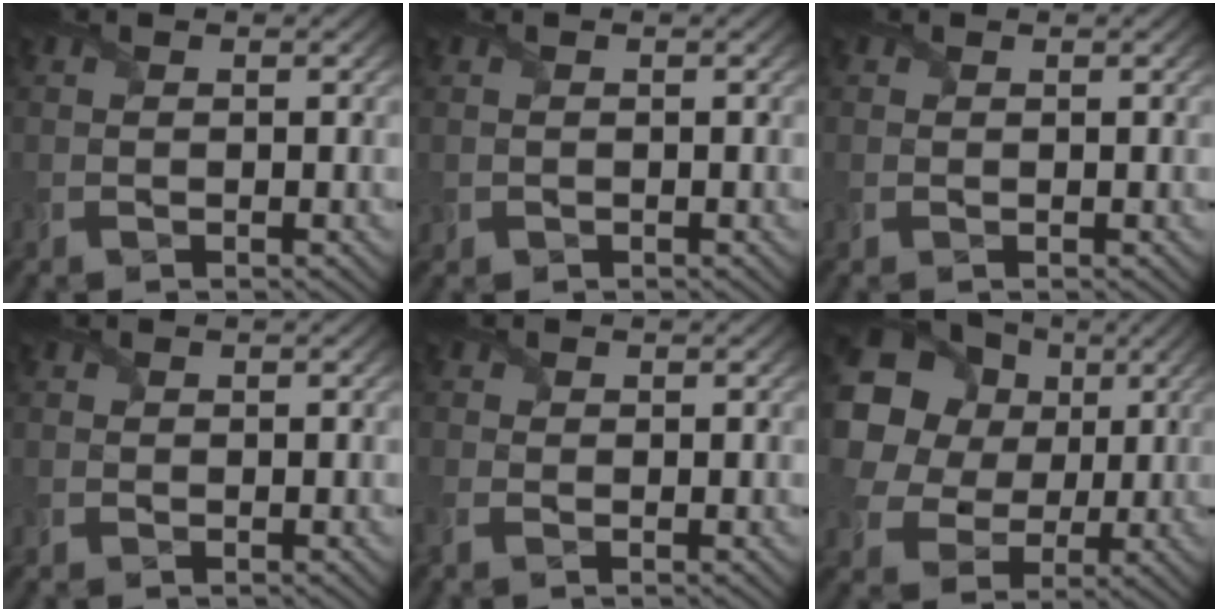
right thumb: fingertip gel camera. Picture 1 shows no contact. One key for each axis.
{"total": 0.6, "fx": 0.1, "fy": 0.5, "fz": 0.1, "tx": -0.005, "ty": -0.001, "tz": 0.001}
{"total": 0.0}
{"total": 0.7, "fx": 0.1, "fy": 0.7, "fz": 0.0, "tx": 0.001, "ty": -0.004, "tz": -0.001}
{"total": 2.2, "fx": -0.7, "fy": 1.7, "fz": 1.3, "tx": -0.040, "ty": -0.008, "tz": -0.022}
{"total": 21.8, "fx": 7.8, "fy": 18.2, "fz": 9.2, "tx": -0.255, "ty": 0.032, "tz": 0.130}